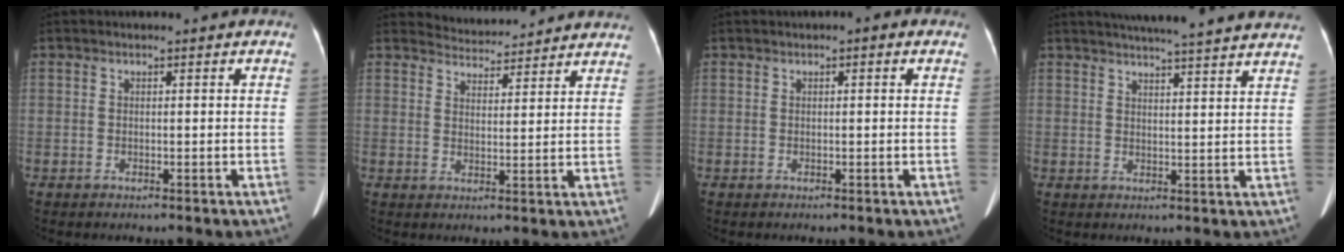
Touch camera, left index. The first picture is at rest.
{"total": 8.3, "force": [8.2, 1.0, 0.4], "torque": [-0.003, 0.015, 0.099]}
{"total": 0.8, "force": [0.2, 0.4, 0.7], "torque": [-0.005, 0.005, -0.002]}
{"total": 18.1, "force": [16.3, 0.3, 7.8], "torque": [-0.117, 0.009, 0.200]}